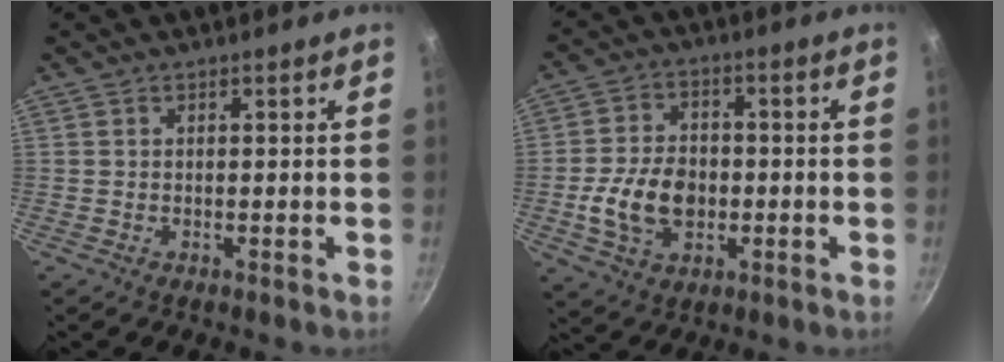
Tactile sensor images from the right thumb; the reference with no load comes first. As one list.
[{"total": 11.3, "force": [-2.0, 7.9, 7.8], "torque": [-0.126, 0.015, -0.037]}]